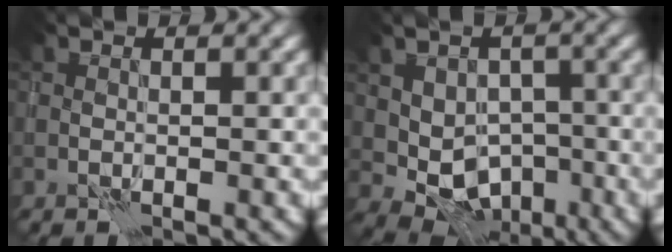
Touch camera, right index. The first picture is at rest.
{"total": 5.9, "force": [-0.9, 4.6, 3.6], "torque": [-0.053, -0.003, -0.007]}